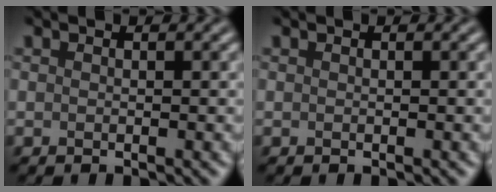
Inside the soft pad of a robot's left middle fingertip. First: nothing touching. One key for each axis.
{"total": 0.0}